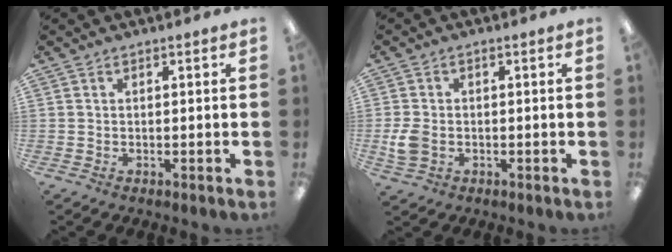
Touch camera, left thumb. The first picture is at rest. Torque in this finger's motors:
{"motor_torque": [-0.09, 0.11, -0.04, 0.04, 0.00]}